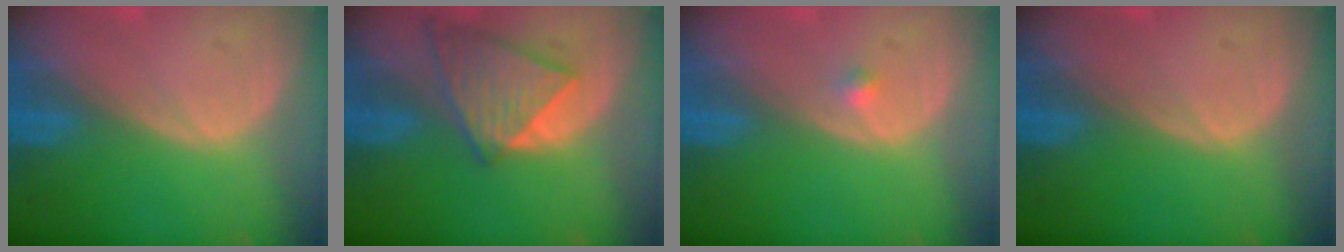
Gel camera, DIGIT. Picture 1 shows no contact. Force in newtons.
{"total": 7.9, "press": 7.1, "slide": 3.4}
{"total": 0.9, "press": 0.7, "slide": 0.6}
{"total": 0.0}